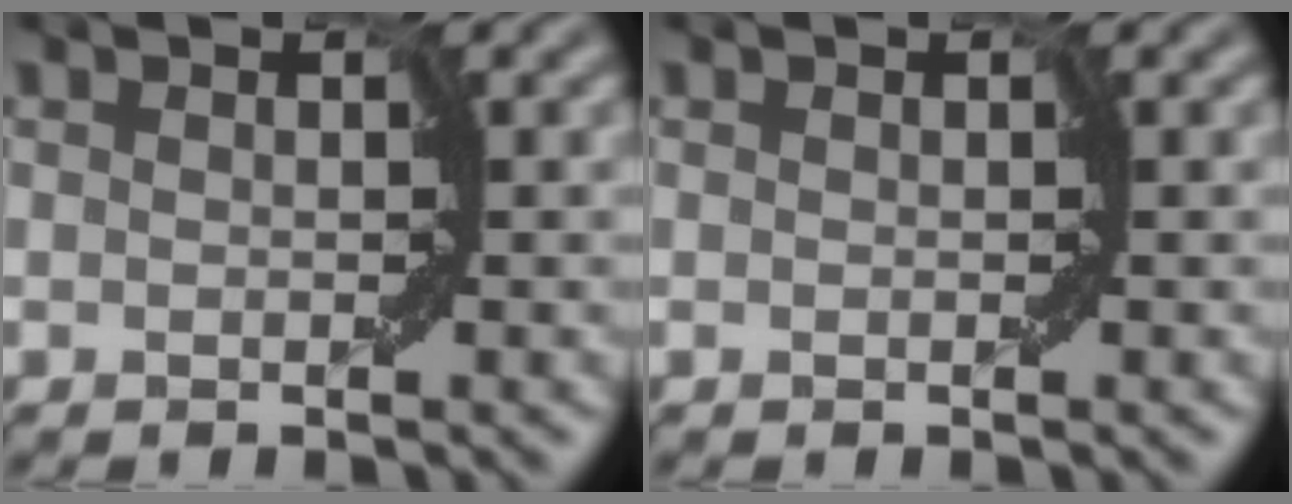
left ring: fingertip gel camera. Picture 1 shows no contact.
{"total": 0.0}